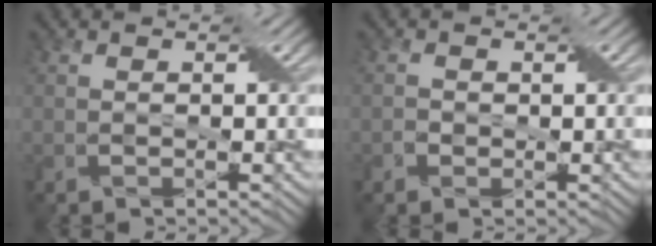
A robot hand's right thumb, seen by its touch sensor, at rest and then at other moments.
{"total": 1.0, "force": [-0.2, 1.0, 0.1], "torque": [-0.001, -0.003, -0.008]}